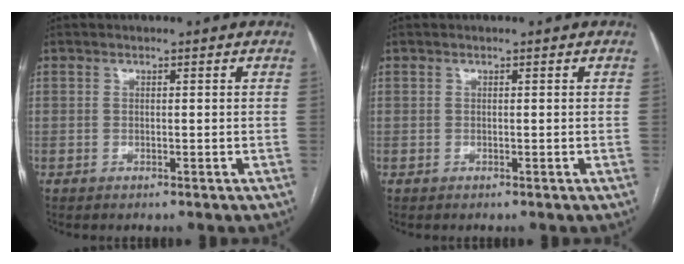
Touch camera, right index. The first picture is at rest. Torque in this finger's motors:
{"motor_torque": [0.02, -0.01, 0.00, 0.00]}